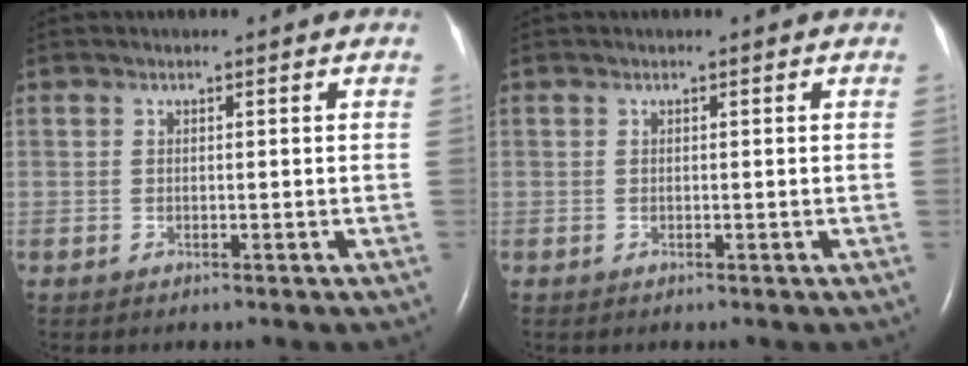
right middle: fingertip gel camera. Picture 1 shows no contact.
{"total": 0.0}